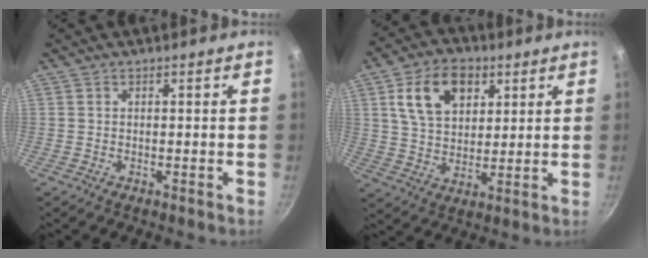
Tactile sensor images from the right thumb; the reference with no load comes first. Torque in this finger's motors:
{"motor_torque": [-0.23, 0.54, 0.55, 0.52, 0.15]}